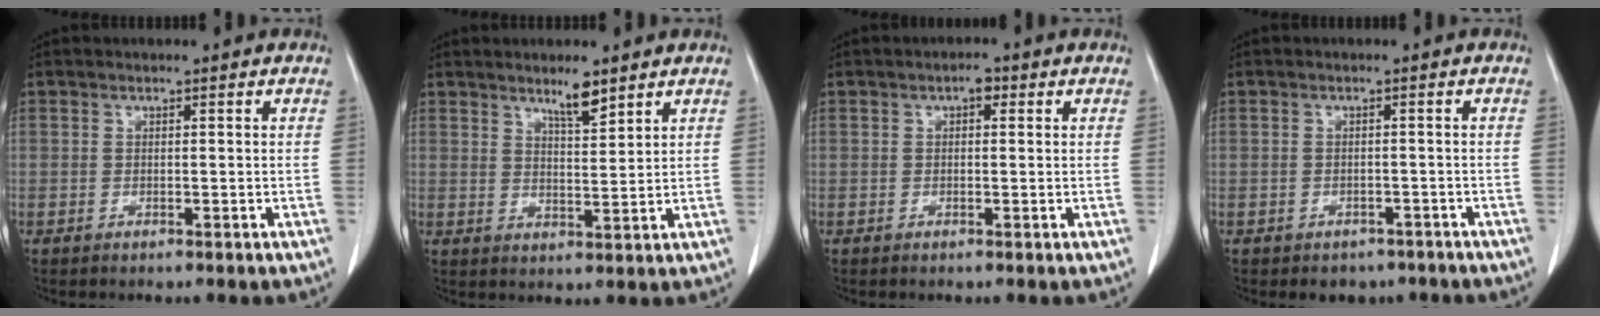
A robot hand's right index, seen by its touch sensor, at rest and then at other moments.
{"total": 4.2, "force": [3.3, 0.5, 2.5], "torque": [-0.045, -0.005, 0.058]}
{"total": 1.5, "force": [0.6, 0.8, 1.2], "torque": [-0.016, 0.008, 0.007]}
{"total": 3.8, "force": [-3.0, 2.2, 0.6], "torque": [-0.002, 0.008, -0.034]}